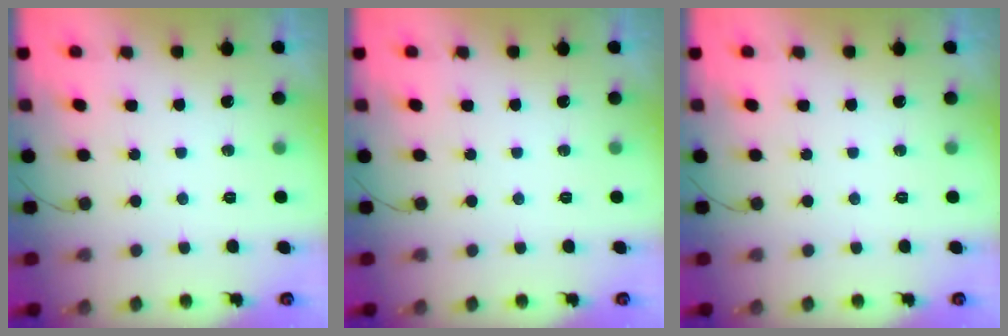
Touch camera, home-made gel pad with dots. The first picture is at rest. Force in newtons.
{"total": 0.0}
{"total": 0.0}